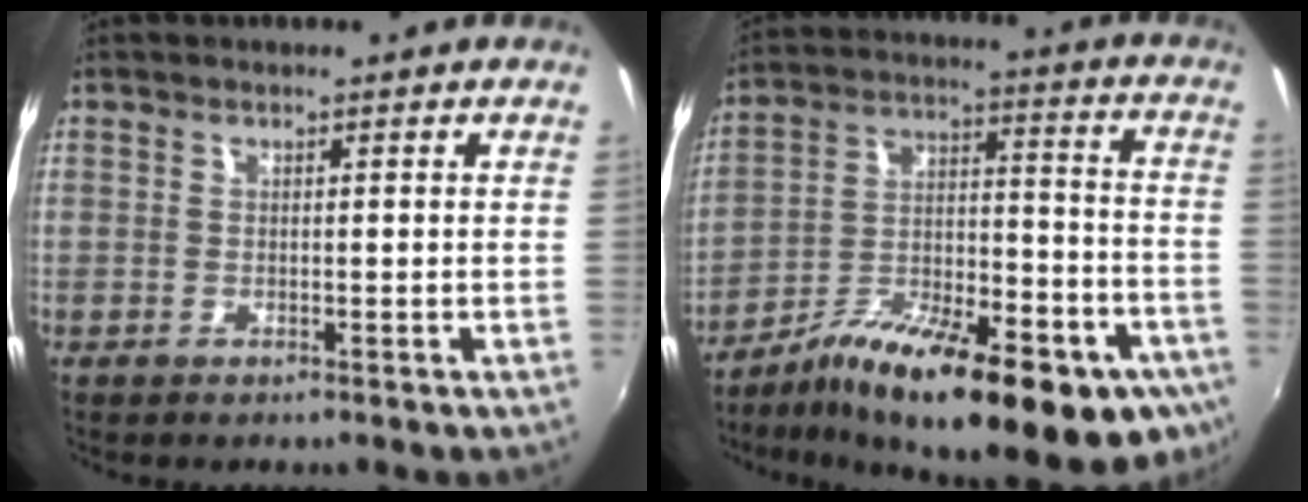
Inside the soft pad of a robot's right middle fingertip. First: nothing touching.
{"total": 27.6, "force": [-16.6, 9.1, 20.1], "torque": [-0.301, -0.023, -0.244]}